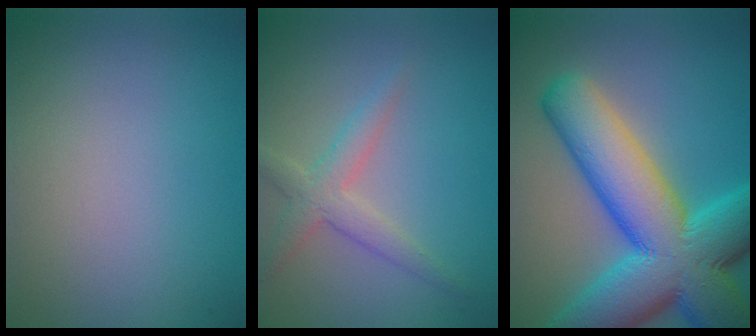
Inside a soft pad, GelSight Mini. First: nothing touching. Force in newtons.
{"total": 2.7, "press": 2.7, "slide": 0.1}
{"total": 14.3, "press": 14.2, "slide": 0.4}